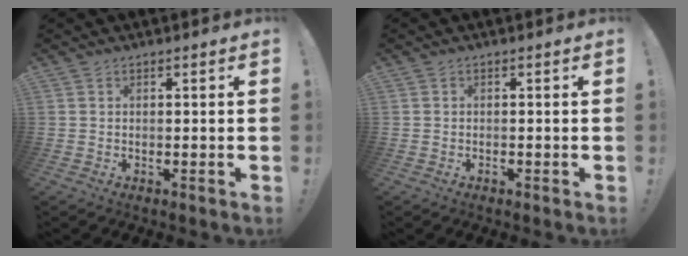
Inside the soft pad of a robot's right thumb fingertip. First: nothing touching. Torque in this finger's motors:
{"motor_torque": [0.09, -0.04, -0.15, 0.09, -0.01]}